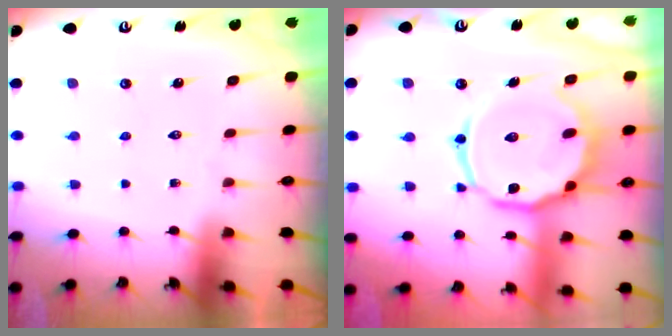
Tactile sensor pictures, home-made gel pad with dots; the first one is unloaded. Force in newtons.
{"total": 14.5, "press": 14.5, "slide": 1.4}